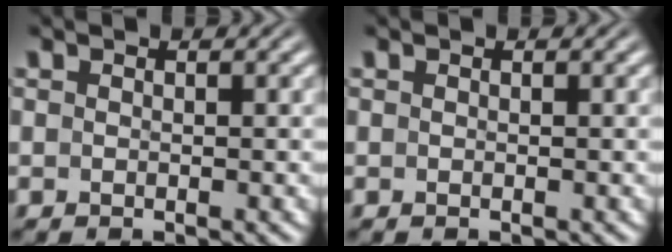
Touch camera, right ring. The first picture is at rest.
{"total": 0.0}